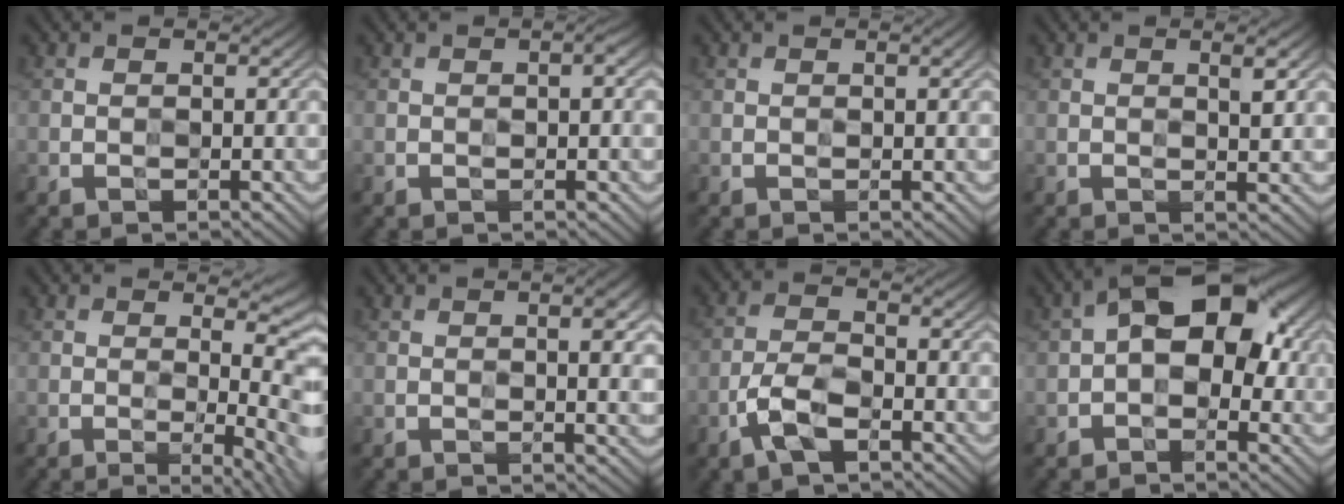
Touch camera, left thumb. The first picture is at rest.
{"total": 1.2, "force": [0.3, 0.1, 1.2], "torque": [-0.023, 0.002, 0.004]}
{"total": 1.5, "force": [0.4, 0.2, 1.4], "torque": [-0.022, 0.000, 0.005]}
{"total": 2.3, "force": [1.1, 0.2, 2.1], "torque": [-0.036, 0.001, 0.017]}
{"total": 10.3, "force": [-0.8, 3.6, 9.6], "torque": [-0.090, 0.006, -0.012]}
{"total": 3.8, "force": [0.7, 0.7, 3.7], "torque": [-0.056, 0.006, 0.011]}
{"total": 5.0, "force": [-2.5, 2.0, 3.8], "torque": [-0.086, 0.002, -0.061]}
{"total": 9.1, "force": [0.8, 5.3, 7.4], "torque": [-0.108, 0.021, -0.003]}